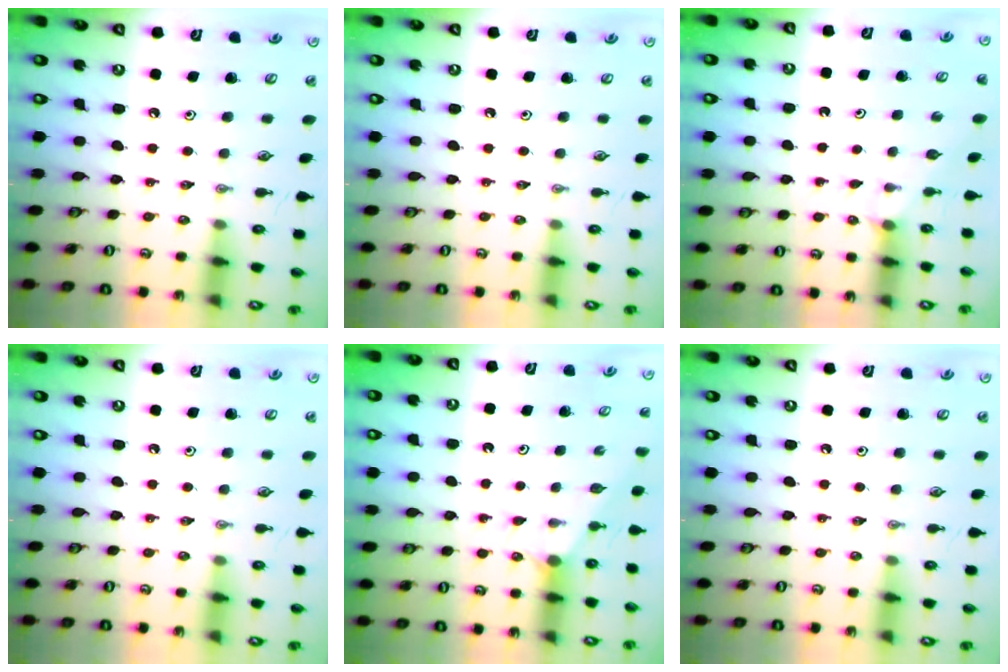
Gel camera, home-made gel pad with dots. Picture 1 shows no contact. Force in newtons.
{"total": 0.0}
{"total": 2.5, "press": 2.5, "slide": 0.3}
{"total": 0.0}
{"total": 1.1, "press": 1.1, "slide": 0.2}
{"total": 0.0}